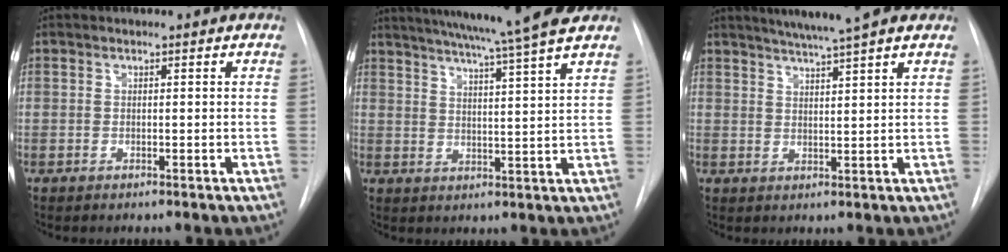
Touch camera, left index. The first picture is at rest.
{"total": 14.9, "force": [12.7, -1.4, 7.6], "torque": [-0.130, -0.009, 0.170]}
{"total": 8.6, "force": [7.2, -0.1, 4.7], "torque": [-0.075, 0.017, 0.096]}